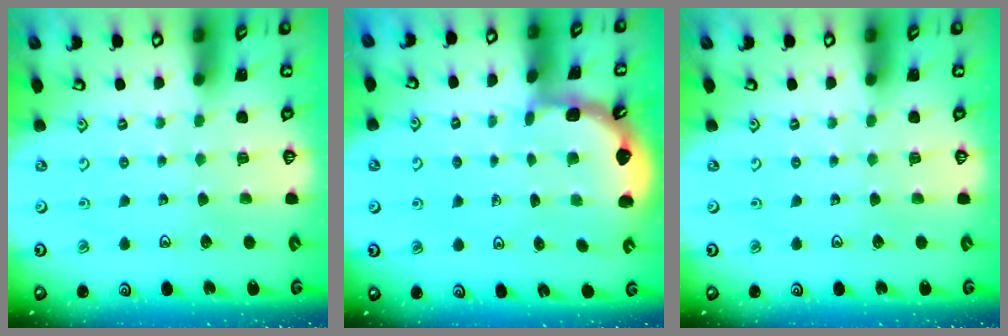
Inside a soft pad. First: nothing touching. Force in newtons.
{"total": 2.0, "press": 2.0, "slide": 0.2}
{"total": 0.0}